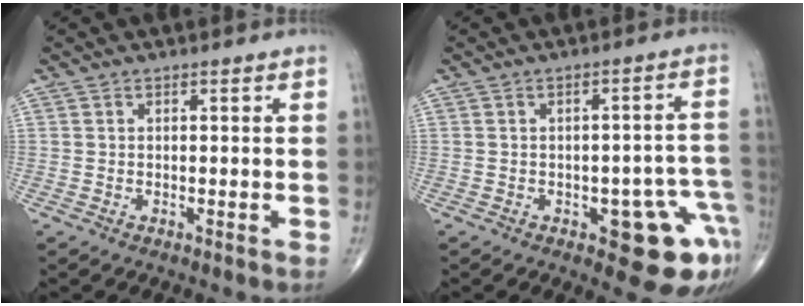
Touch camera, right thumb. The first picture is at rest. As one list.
[{"total": 11.2, "force": [-4.9, 4.7, 8.9], "torque": [-0.065, 0.029, -0.053]}]